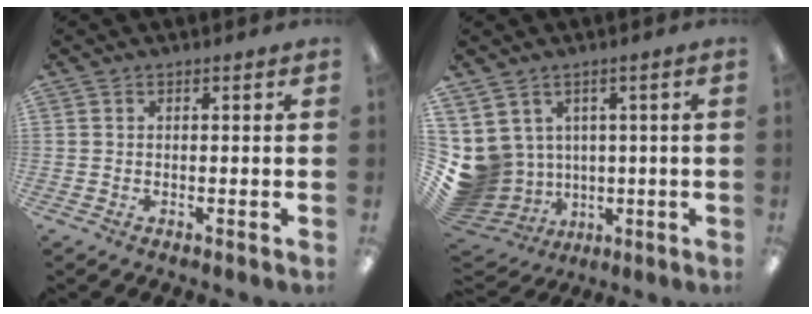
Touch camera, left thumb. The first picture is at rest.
{"total": 8.0, "force": [1.0, 7.9, 1.4], "torque": [-0.088, -0.019, 0.028]}